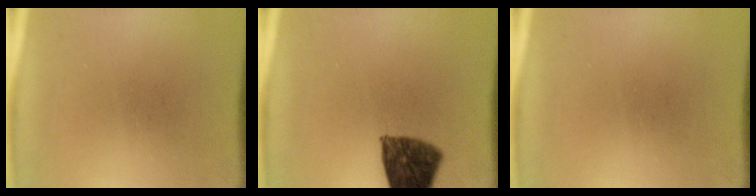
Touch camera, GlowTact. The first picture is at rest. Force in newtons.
{"total": 9.7}
{"total": 0.0}